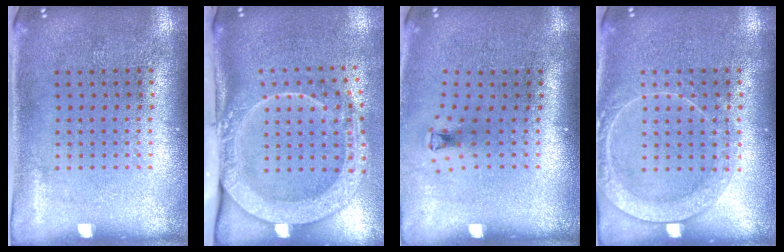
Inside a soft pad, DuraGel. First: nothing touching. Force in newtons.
{"total": 2.8, "press": 2.0, "slide": 1.9}
{"total": 0.7, "press": 0.4, "slide": 0.6}
{"total": 2.3, "press": 2.3, "slide": 0.3}